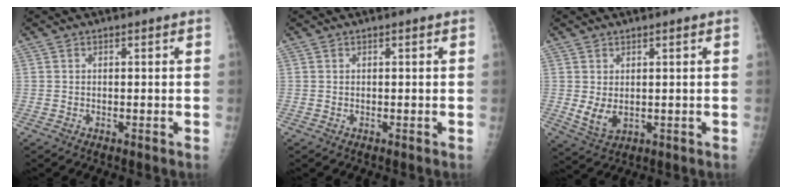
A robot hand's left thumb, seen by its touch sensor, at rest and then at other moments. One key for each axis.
{"total": 0.0}
{"total": 4.7, "fx": 0.6, "fy": 2.7, "fz": 3.8, "tx": -0.063, "ty": -0.010, "tz": 0.022}